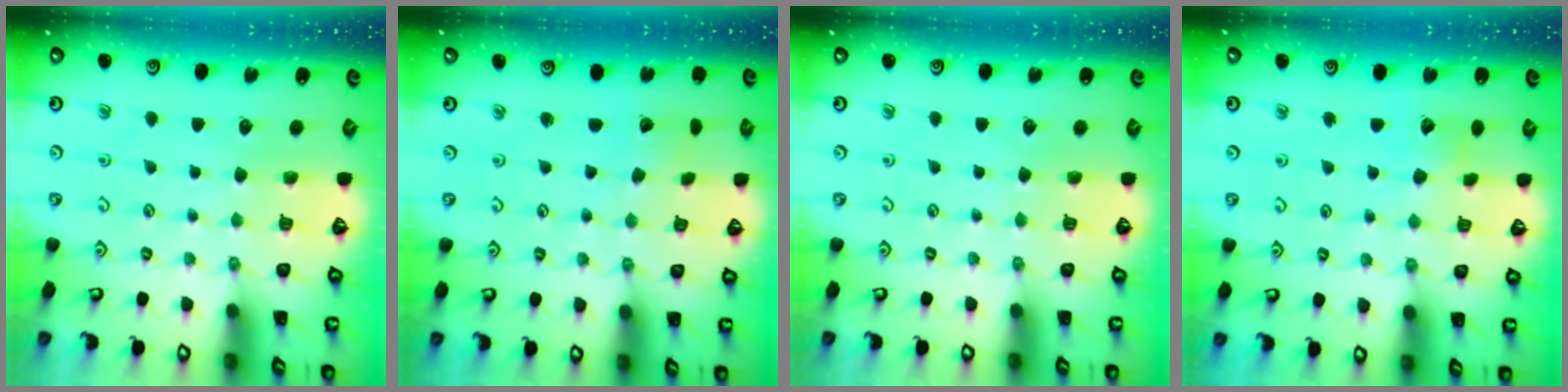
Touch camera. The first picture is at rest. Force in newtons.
{"total": 1.5, "press": 1.5, "slide": 0.0}
{"total": 0.0}
{"total": 3.7, "press": 3.7, "slide": 0.3}